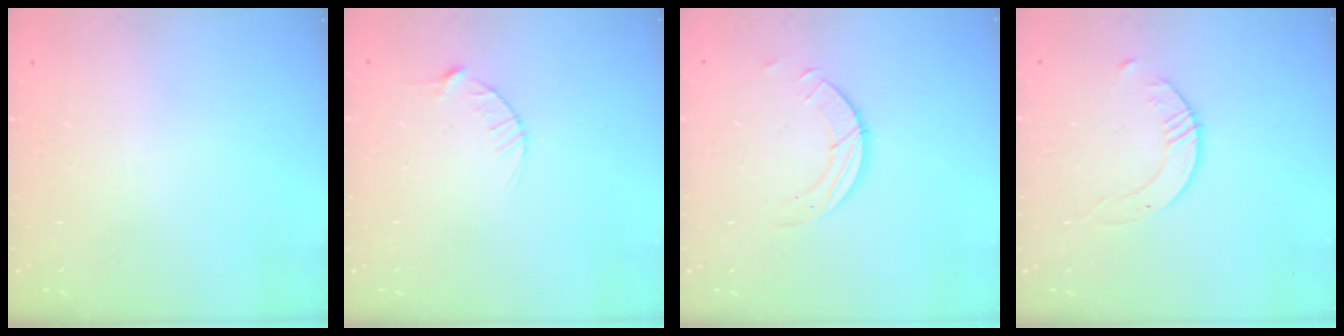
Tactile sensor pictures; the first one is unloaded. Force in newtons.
{"total": 2.9, "press": 2.9, "slide": 0.4}
{"total": 4.0, "press": 4.0, "slide": 0.4}
{"total": 2.6, "press": 2.6, "slide": 0.3}